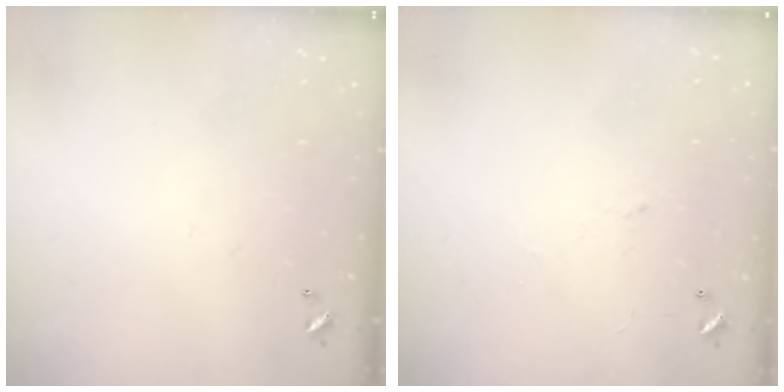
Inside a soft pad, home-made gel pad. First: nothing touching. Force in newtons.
{"total": 0.7, "press": 0.4, "slide": 0.6}